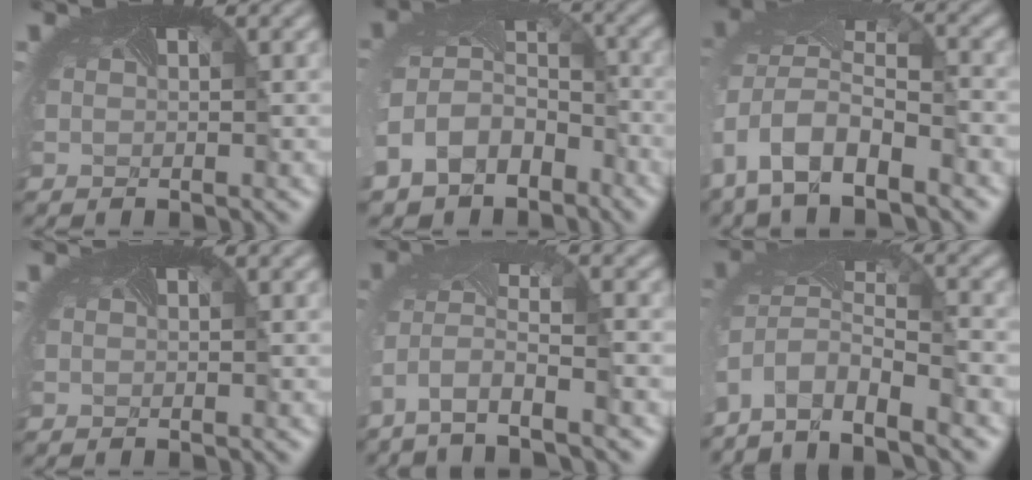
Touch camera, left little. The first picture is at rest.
{"total": 9.1, "force": [-5.0, 7.0, 3.1], "torque": [-0.109, -0.035, -0.077]}
{"total": 9.5, "force": [-5.0, 5.5, 5.9], "torque": [-0.150, -0.043, -0.063]}
{"total": 0.0}
{"total": 5.4, "force": [-3.5, 1.5, 3.8], "torque": [-0.114, -0.025, -0.062]}
{"total": 7.7, "force": [-6.4, 2.4, 3.6], "torque": [-0.093, -0.027, -0.106]}